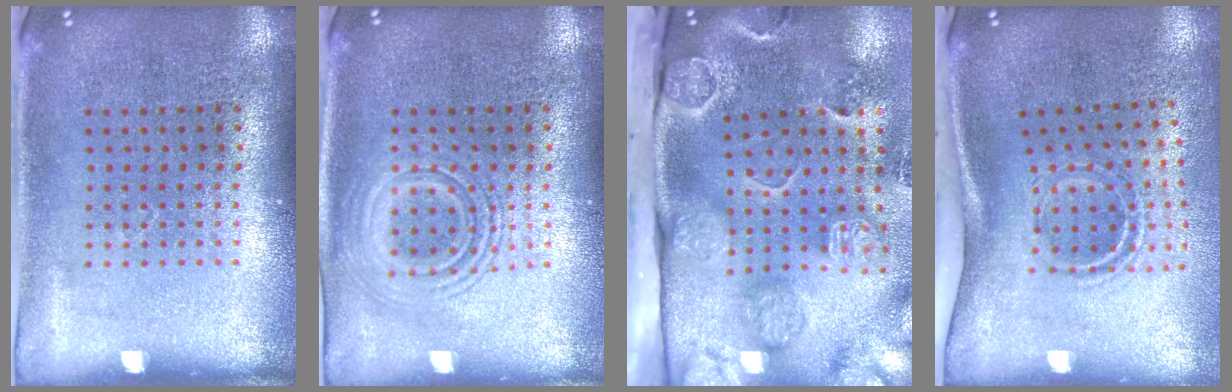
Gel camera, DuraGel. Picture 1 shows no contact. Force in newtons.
{"total": 2.4, "press": 2.4, "slide": 0.4}
{"total": 4.6, "press": 3.4, "slide": 3.1}
{"total": 1.9, "press": 1.2, "slide": 1.5}